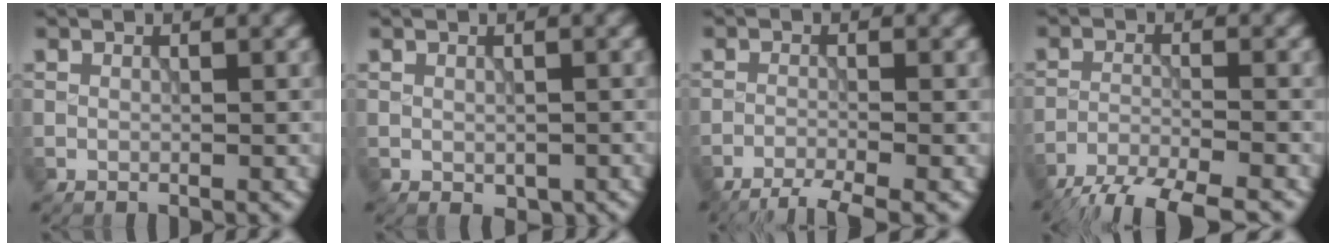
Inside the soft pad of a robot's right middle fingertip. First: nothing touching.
{"total": 1.4, "force": [-0.5, 0.9, 1.0], "torque": [-0.015, -0.011, 0.000]}
{"total": 3.6, "force": [-2.8, 0.4, 2.2], "torque": [-0.039, -0.002, -0.060]}
{"total": 7.3, "force": [-6.4, 1.3, 3.2], "torque": [-0.058, -0.022, -0.107]}